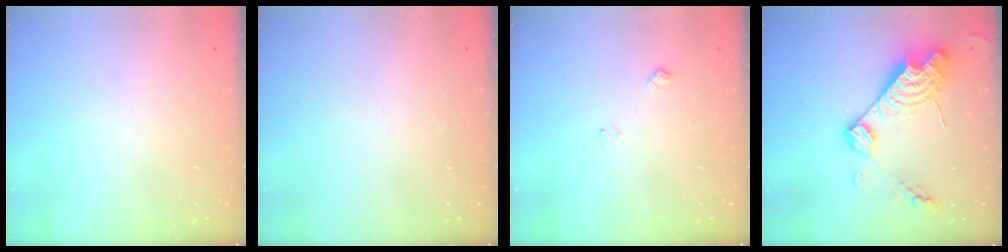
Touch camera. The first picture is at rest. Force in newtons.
{"total": 0.0}
{"total": 4.7, "press": 4.6, "slide": 0.7}
{"total": 17.1, "press": 17.0, "slide": 1.3}